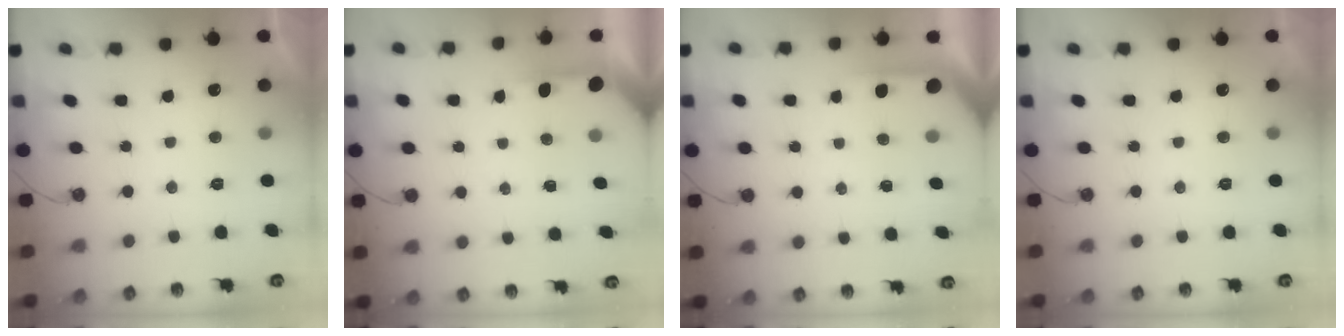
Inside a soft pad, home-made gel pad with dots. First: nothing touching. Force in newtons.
{"total": 3.7, "press": 3.7, "slide": 0.3}
{"total": 2.8, "press": 2.8, "slide": 0.2}
{"total": 0.0}